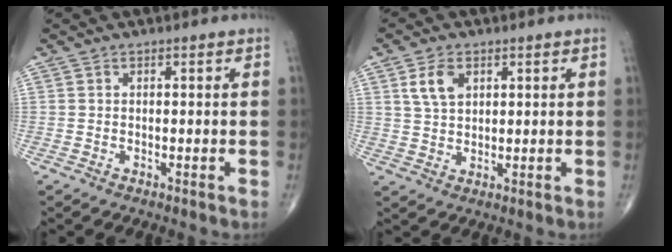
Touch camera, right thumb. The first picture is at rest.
{"total": 5.5, "force": [2.3, 3.4, 3.6], "torque": [-0.057, -0.008, 0.046]}